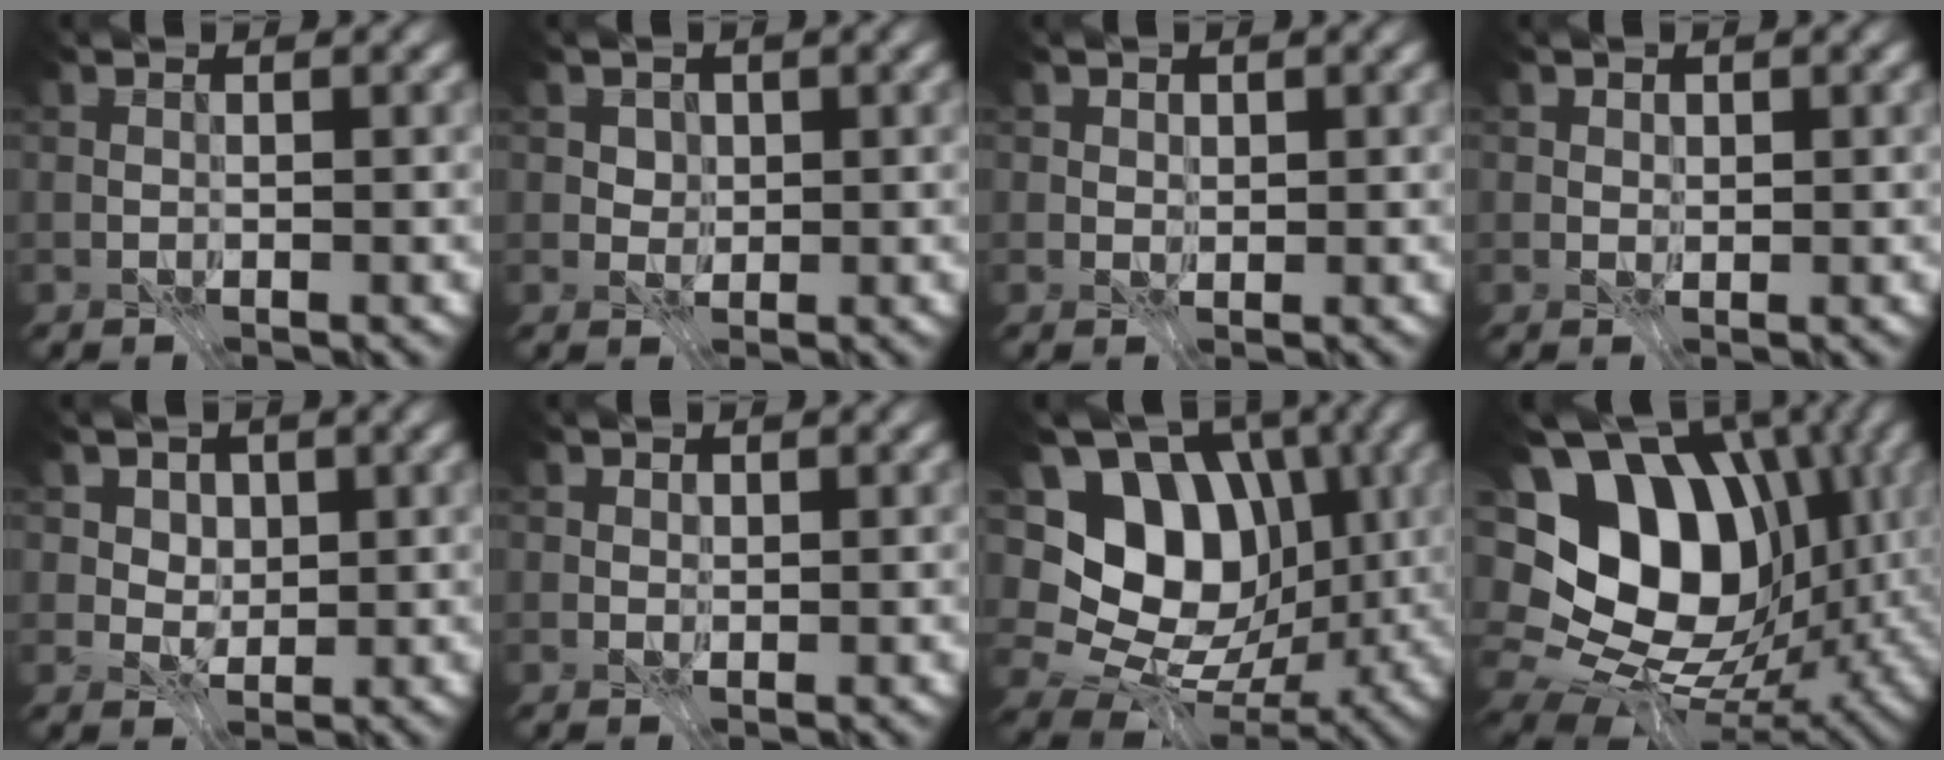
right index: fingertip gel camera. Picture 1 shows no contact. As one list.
[{"total": 2.6, "force": [1.2, 2.0, 1.2], "torque": [-0.033, -0.003, 0.028]}, {"total": 1.9, "force": [1.0, 1.4, 0.8], "torque": [-0.019, -0.005, 0.020]}, {"total": 1.6, "force": [0.8, 1.2, 0.7], "torque": [-0.014, -0.007, 0.019]}, {"total": 3.9, "force": [1.8, 3.0, 1.8], "torque": [-0.041, -0.010, 0.031]}, {"total": 1.2, "force": [0.6, 0.9, 0.5], "torque": [-0.009, -0.008, 0.016]}, {"total": 12.5, "force": [1.4, 9.5, 8.0], "torque": [-0.135, 0.023, 0.016]}, {"total": 16.2, "force": [1.9, 11.8, 10.9], "torque": [-0.169, 0.019, 0.035]}]